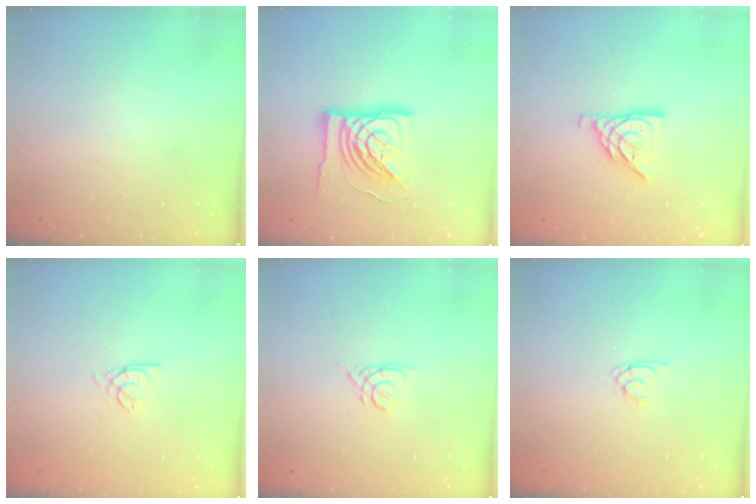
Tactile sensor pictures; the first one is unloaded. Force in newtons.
{"total": 15.9, "press": 15.7, "slide": 1.9}
{"total": 9.5, "press": 9.4, "slide": 1.0}
{"total": 2.2, "press": 2.2, "slide": 0.6}
{"total": 2.2, "press": 2.2, "slide": 0.4}
{"total": 1.5, "press": 1.4, "slide": 0.2}